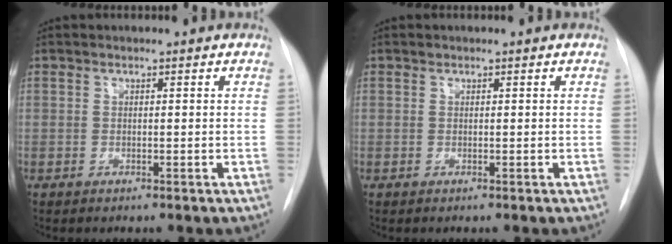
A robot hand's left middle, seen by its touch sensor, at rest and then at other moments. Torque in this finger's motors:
{"motor_torque": [0.32, -0.11, -0.06, 0.00]}